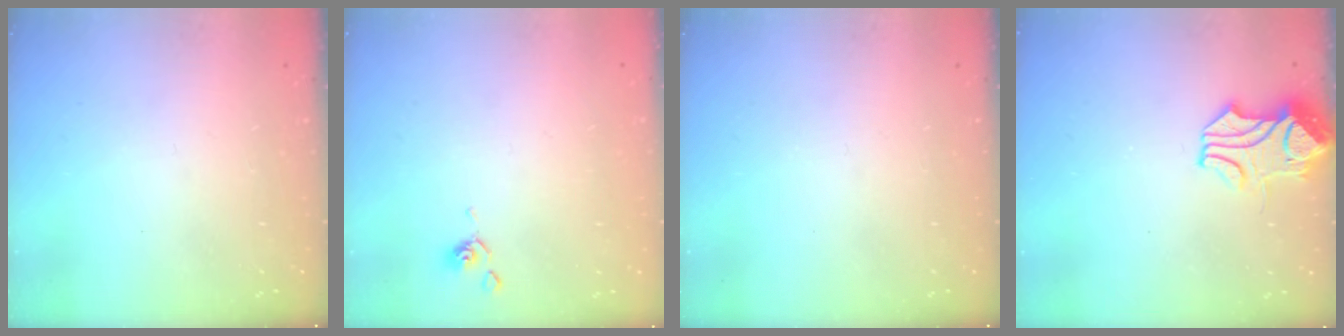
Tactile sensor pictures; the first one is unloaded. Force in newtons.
{"total": 2.0, "press": 2.0, "slide": 0.4}
{"total": 0.0}
{"total": 1.5, "press": 1.4, "slide": 0.5}